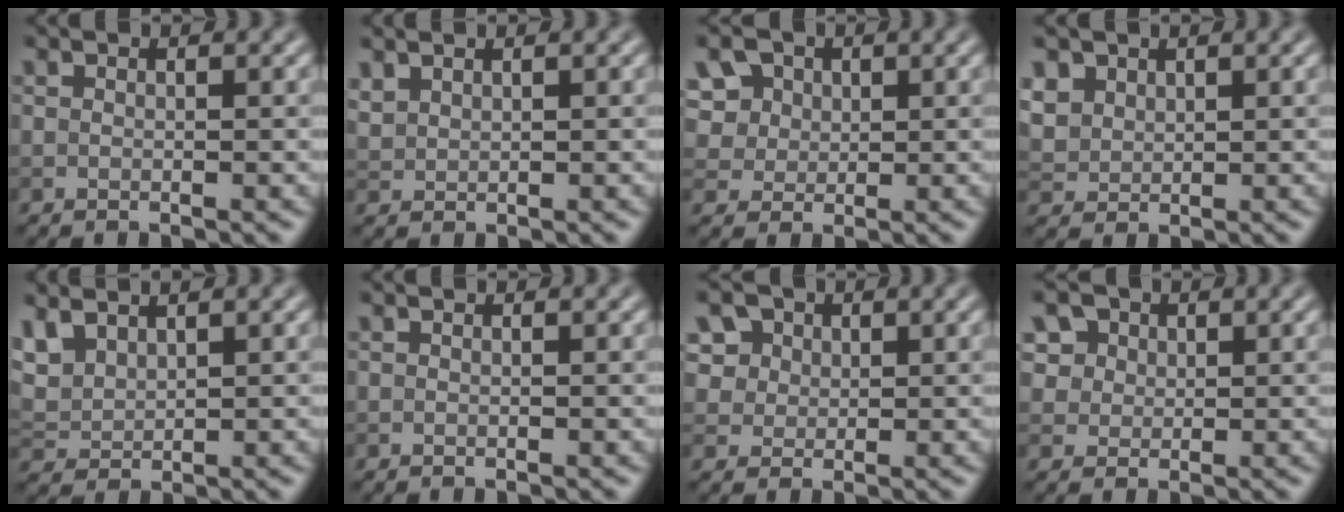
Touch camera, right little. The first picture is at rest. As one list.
[{"total": 1.2, "force": [1.1, 0.5, 0.3], "torque": [-0.012, 0.002, 0.028]}, {"total": 10.1, "force": [4.9, 7.5, 4.6], "torque": [-0.111, 0.029, 0.073]}, {"total": 3.0, "force": [1.7, 2.2, 1.0], "torque": [-0.039, -0.004, 0.050]}, {"total": 3.1, "force": [2.1, 1.7, 1.5], "torque": [-0.044, 0.005, 0.047]}, {"total": 0.0}, {"total": 8.1, "force": [4.3, 5.9, 3.5], "torque": [-0.074, 0.016, 0.059]}, {"total": 7.0, "force": [3.7, 5.1, 2.9], "torque": [-0.064, 0.013, 0.051]}]